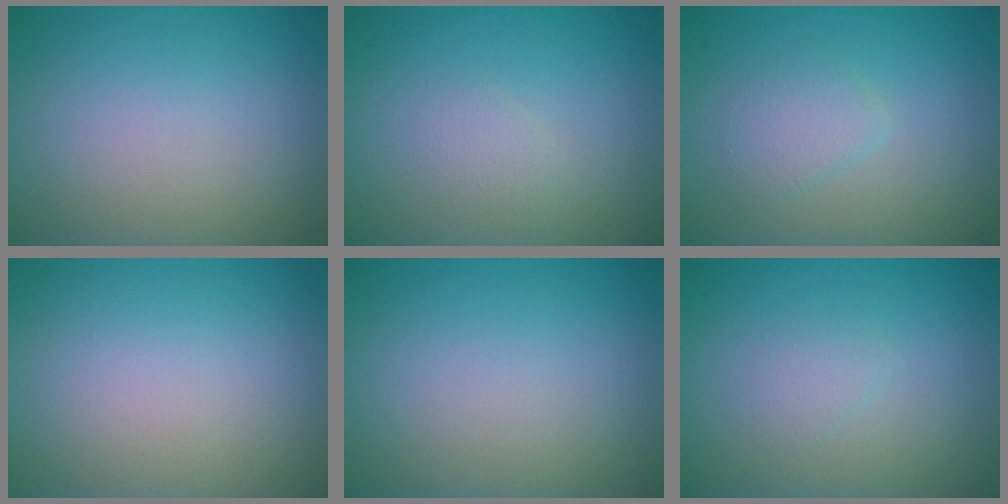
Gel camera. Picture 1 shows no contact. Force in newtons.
{"total": 1.0, "press": 1.0, "slide": 0.0}
{"total": 1.9, "press": 1.9, "slide": 0.1}
{"total": 0.0}
{"total": 0.0}
{"total": 1.0, "press": 1.0, "slide": 0.0}